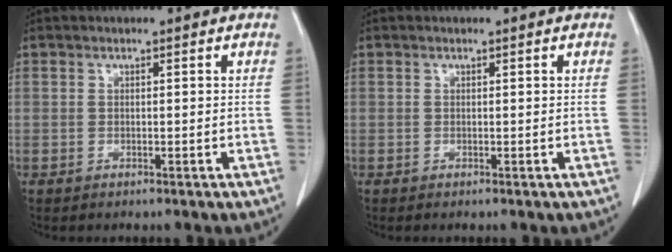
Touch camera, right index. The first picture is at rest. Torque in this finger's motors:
{"motor_torque": [0.05, -0.01, 0.03, 0.02]}